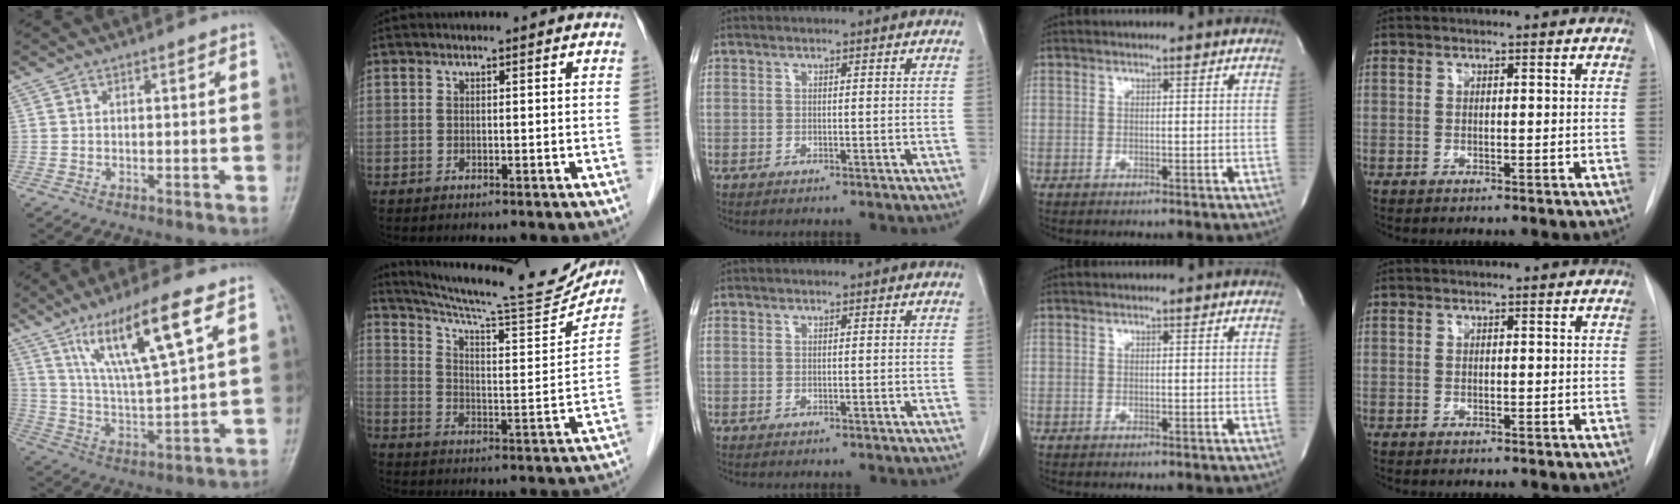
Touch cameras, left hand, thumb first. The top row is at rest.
{"thumb": {"total": 15.2, "force": [8.0, 2.3, 12.7], "torque": [-0.229, -0.031, 0.152]}, "index": {"total": 20.5, "force": [19.3, 0.8, 6.9], "torque": [-0.115, -0.052, 0.271]}}